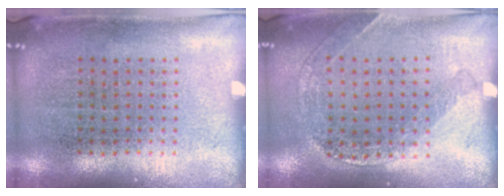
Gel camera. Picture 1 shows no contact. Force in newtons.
{"total": 1.2, "press": 1.2, "slide": 0.1}